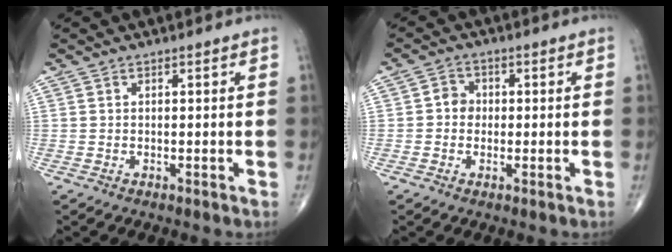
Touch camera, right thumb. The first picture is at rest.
{"total": 3.2, "force": [-0.1, 2.8, 1.5], "torque": [-0.006, 0.007, -0.010]}